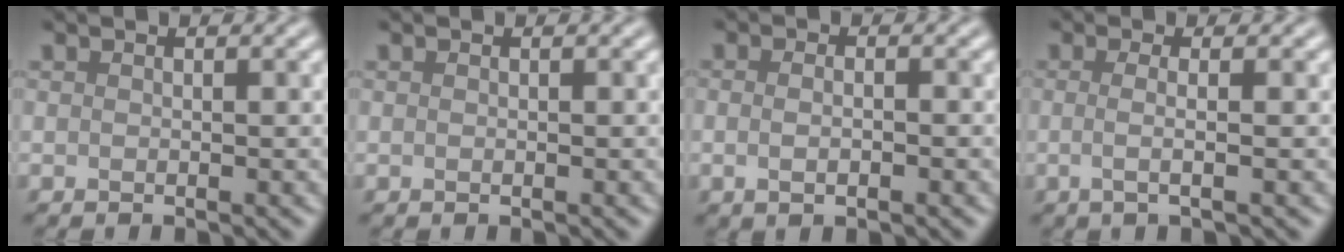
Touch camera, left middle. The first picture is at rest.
{"total": 0.0}
{"total": 2.9, "force": [0.1, 1.6, 2.5], "torque": [-0.023, 0.007, -0.013]}
{"total": 2.5, "force": [-0.1, 0.9, 2.3], "torque": [-0.034, -0.004, -0.016]}